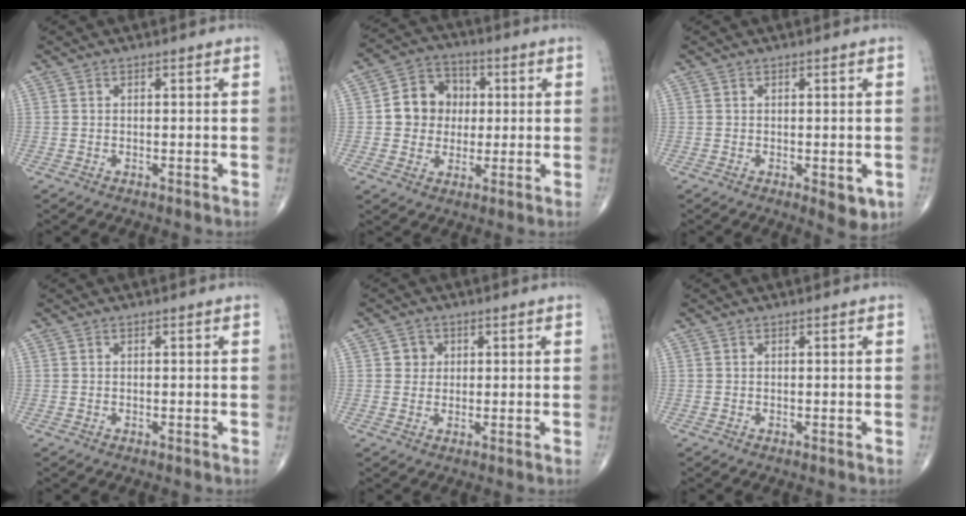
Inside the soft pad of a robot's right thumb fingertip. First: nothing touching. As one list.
[{"total": 9.8, "force": [0.7, 8.7, 4.5], "torque": [-0.035, 0.015, 0.003]}, {"total": 4.1, "force": [-1.1, 1.8, 3.5], "torque": [-0.031, -0.008, -0.009]}, {"total": 0.0}, {"total": 2.6, "force": [0.7, 2.5, 0.6], "torque": [0.007, 0.001, 0.005]}, {"total": 0.0}]